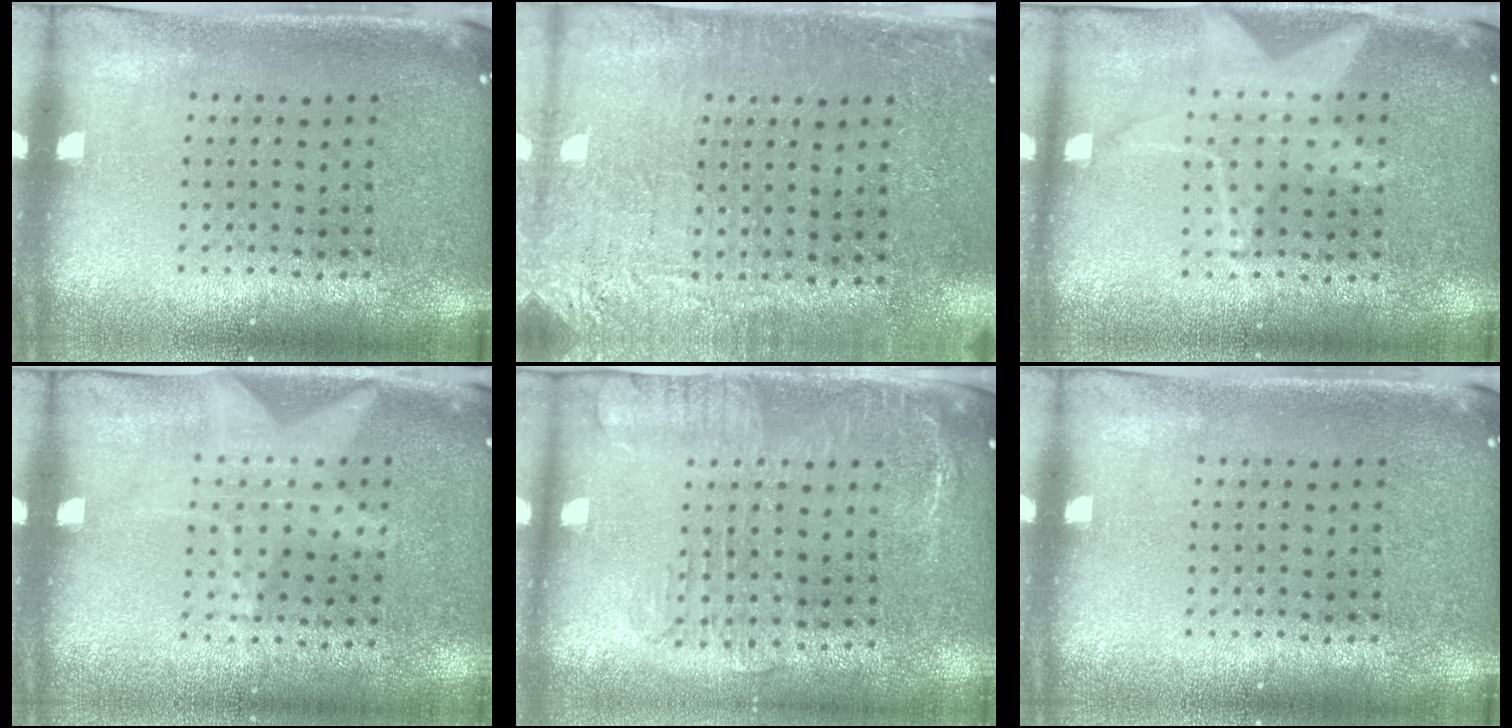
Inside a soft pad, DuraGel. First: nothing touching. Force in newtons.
{"total": 2.9, "press": 2.8, "slide": 0.9}
{"total": 1.4, "press": 1.4, "slide": 0.4}
{"total": 1.1, "press": 1.0, "slide": 0.5}
{"total": 1.9, "press": 1.5, "slide": 1.2}
{"total": 0.0}